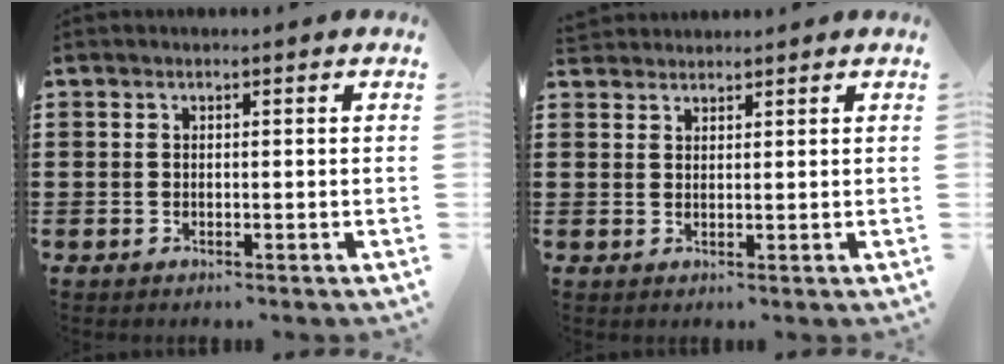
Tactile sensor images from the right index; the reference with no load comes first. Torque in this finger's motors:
{"motor_torque": [-0.55, 1.31, -0.04, -0.01]}